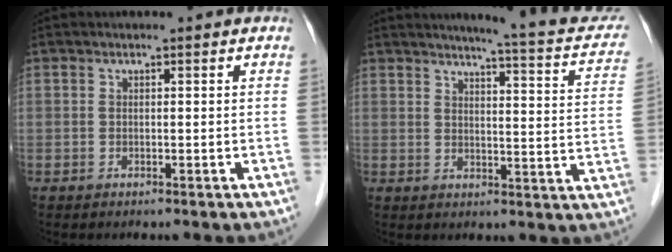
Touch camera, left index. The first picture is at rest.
{"total": 13.3, "force": [11.5, 1.5, 6.5], "torque": [-0.073, -0.021, 0.112]}